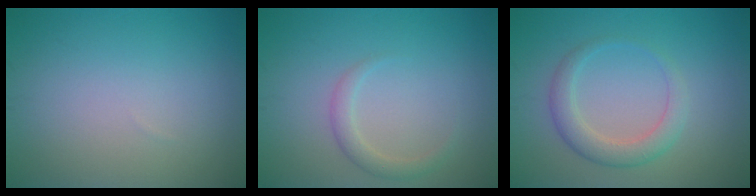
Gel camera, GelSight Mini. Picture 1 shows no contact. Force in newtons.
{"total": 1.6, "press": 1.6, "slide": 0.1}
{"total": 3.0, "press": 3.0, "slide": 0.1}